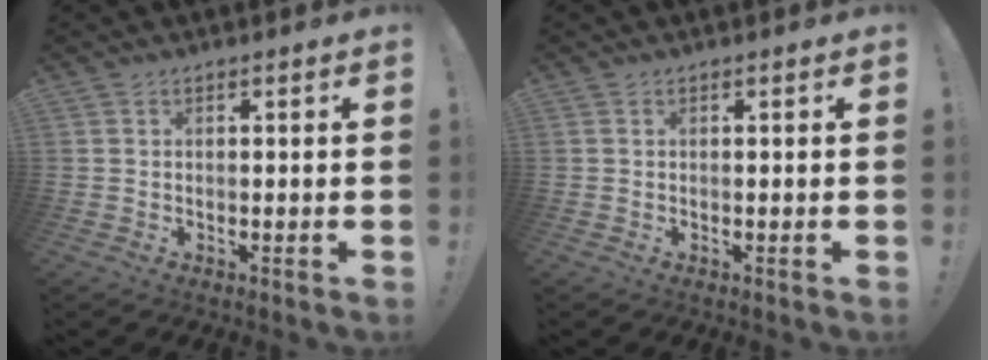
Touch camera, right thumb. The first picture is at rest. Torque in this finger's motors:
{"motor_torque": [0.04, 0.46, 0.19, 0.04, 0.00]}